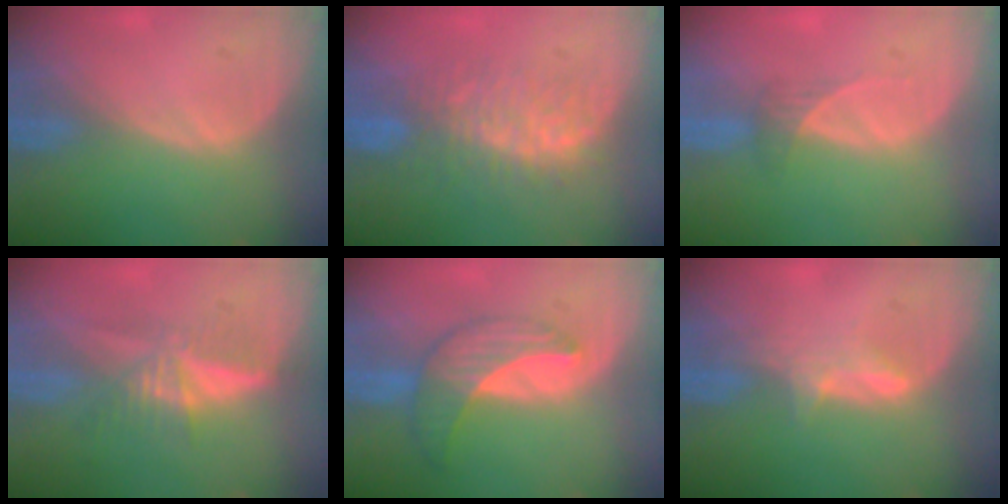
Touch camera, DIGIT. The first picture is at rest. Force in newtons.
{"total": 7.7, "press": 7.7, "slide": 1.2}
{"total": 1.8, "press": 1.6, "slide": 0.8}
{"total": 5.2, "press": 5.1, "slide": 0.9}
{"total": 7.3, "press": 6.6, "slide": 3.1}
{"total": 2.8, "press": 2.8, "slide": 0.4}